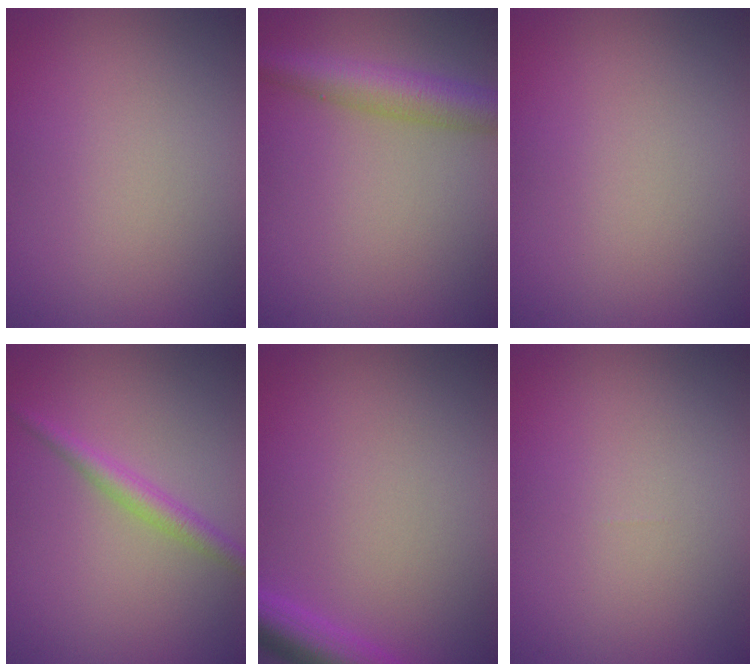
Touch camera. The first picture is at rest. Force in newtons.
{"total": 4.6, "press": 4.6, "slide": 0.1}
{"total": 0.0}
{"total": 2.2, "press": 2.2, "slide": 0.0}
{"total": 3.5, "press": 3.5, "slide": 0.2}
{"total": 0.0}